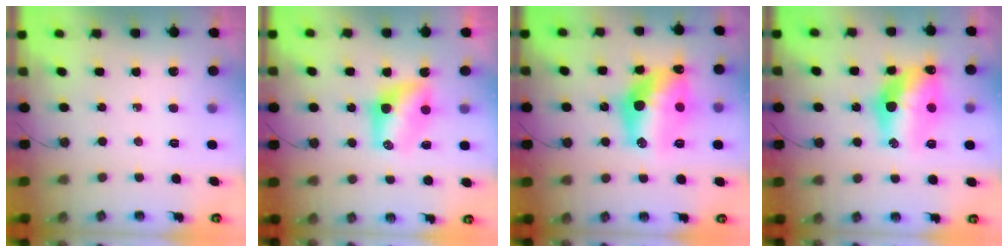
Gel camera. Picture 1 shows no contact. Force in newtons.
{"total": 9.9, "press": 8.9, "slide": 4.4}
{"total": 16.3, "press": 16.2, "slide": 1.5}
{"total": 14.6, "press": 14.5, "slide": 1.4}